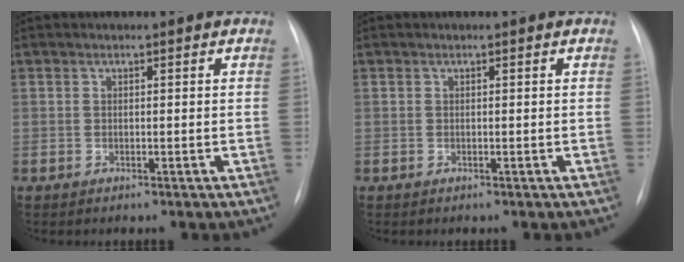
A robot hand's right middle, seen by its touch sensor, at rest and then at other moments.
{"total": 0.0}